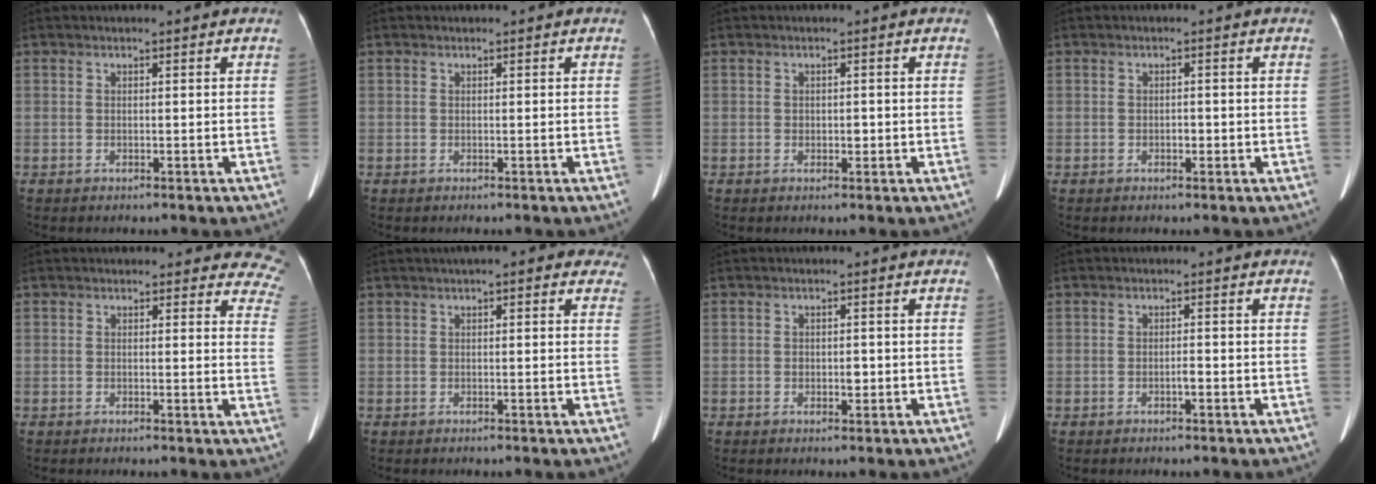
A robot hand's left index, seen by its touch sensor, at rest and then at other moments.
{"total": 0.0}
{"total": 1.3, "force": [-0.2, 0.8, 0.9], "torque": [-0.015, 0.001, 0.001]}
{"total": 1.2, "force": [-0.4, 0.6, 0.9], "torque": [-0.016, 0.001, -0.005]}
{"total": 8.7, "force": [7.9, 3.2, 1.6], "torque": [0.031, -0.024, 0.042]}
{"total": 7.0, "force": [4.8, 2.2, 4.5], "torque": [-0.039, 0.027, 0.050]}
{"total": 1.8, "force": [-0.4, 1.1, 1.4], "torque": [-0.024, 0.002, -0.001]}
{"total": 1.2, "force": [-0.6, 0.2, 1.0], "torque": [-0.018, 0.001, -0.008]}